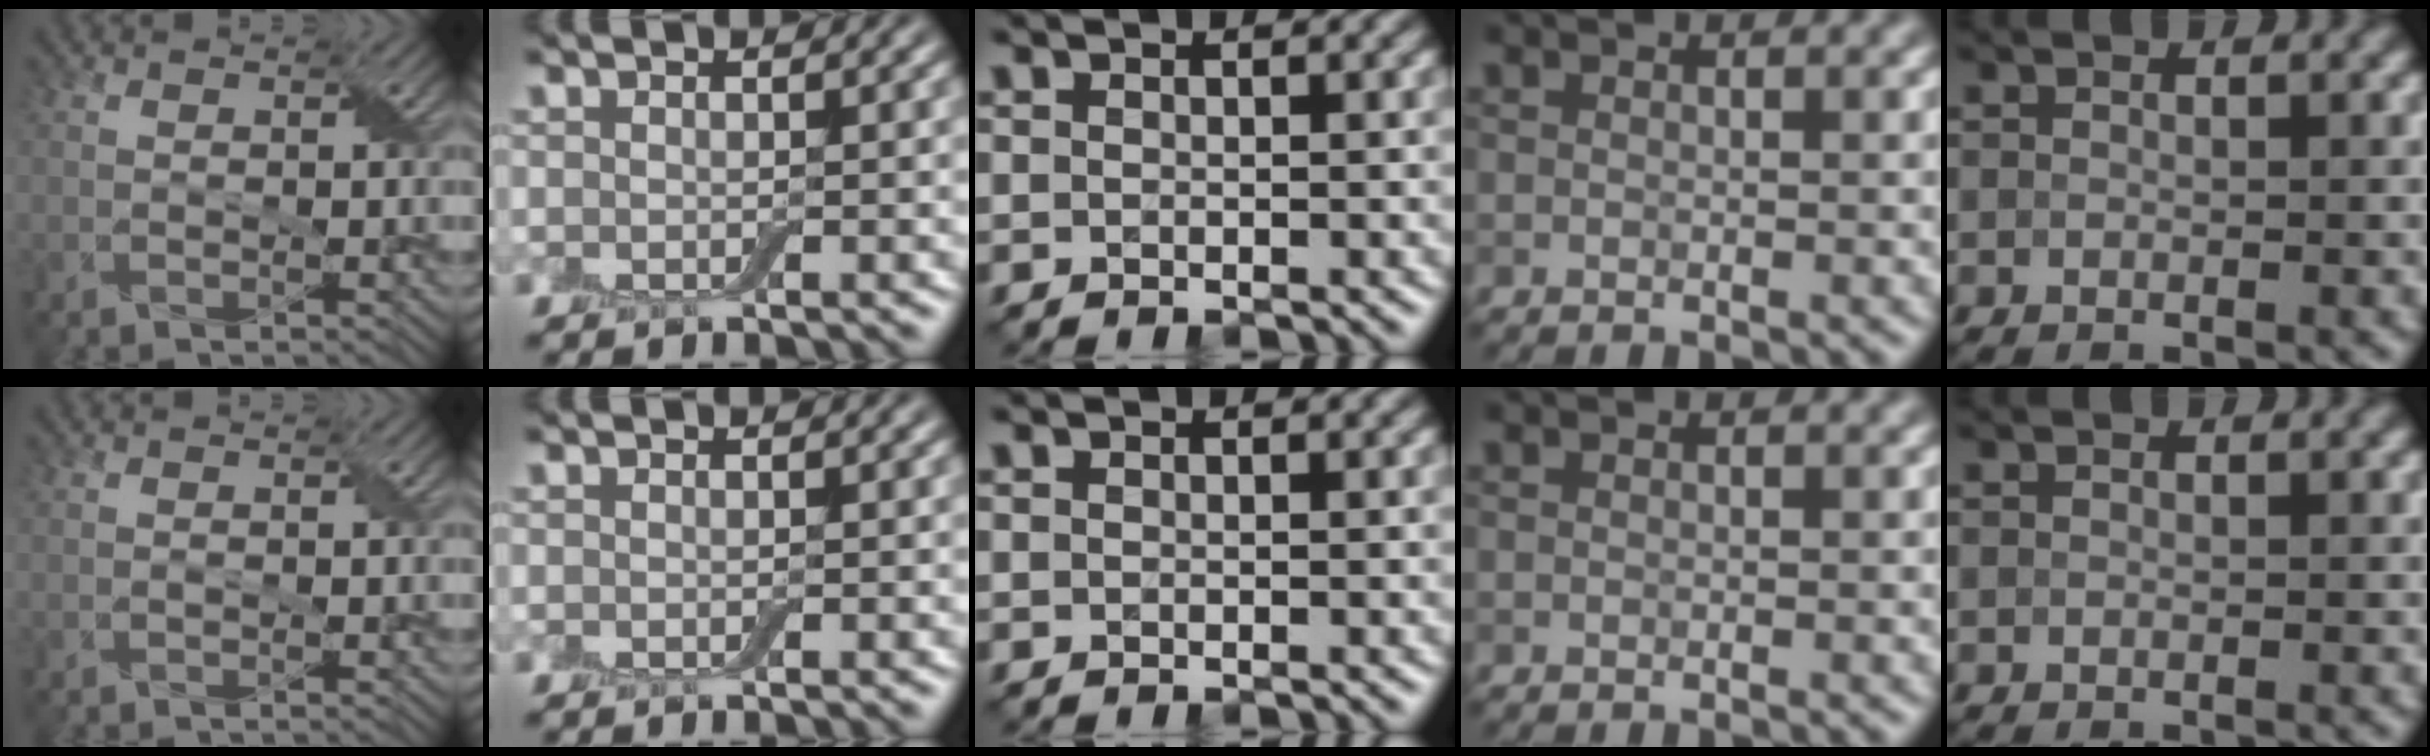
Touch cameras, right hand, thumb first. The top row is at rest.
{}